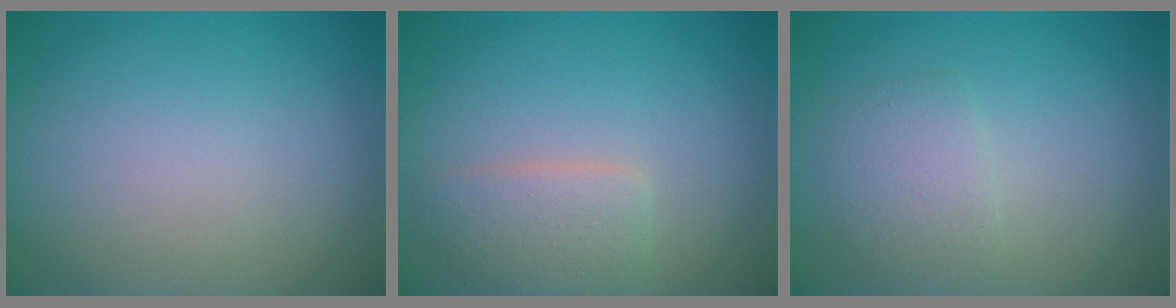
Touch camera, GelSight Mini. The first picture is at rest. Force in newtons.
{"total": 2.6, "press": 2.6, "slide": 0.1}
{"total": 2.2, "press": 2.2, "slide": 0.1}